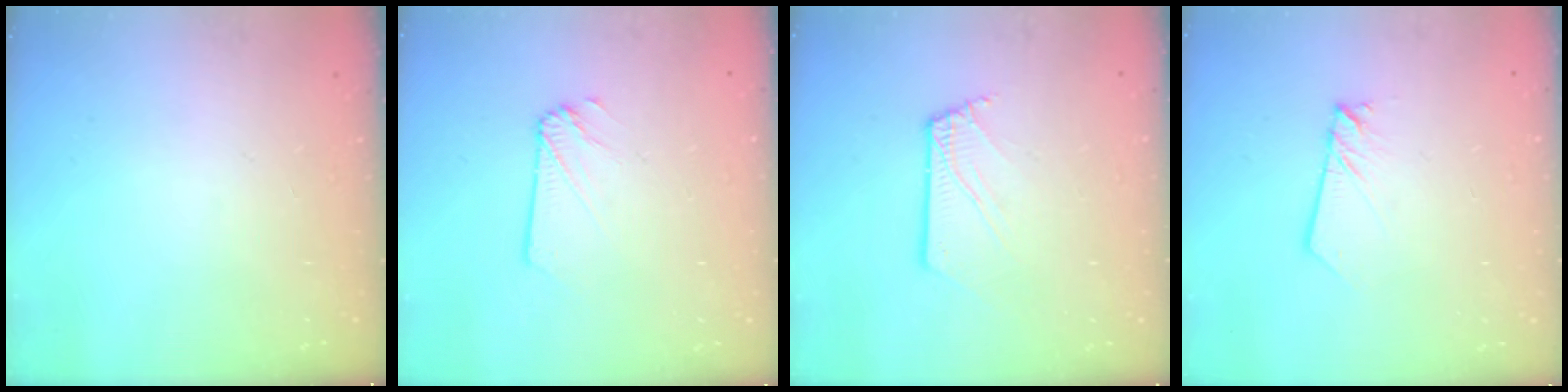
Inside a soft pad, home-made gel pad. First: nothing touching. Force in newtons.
{"total": 2.3, "press": 2.3, "slide": 0.2}
{"total": 3.2, "press": 3.2, "slide": 0.3}
{"total": 2.2, "press": 2.2, "slide": 0.1}